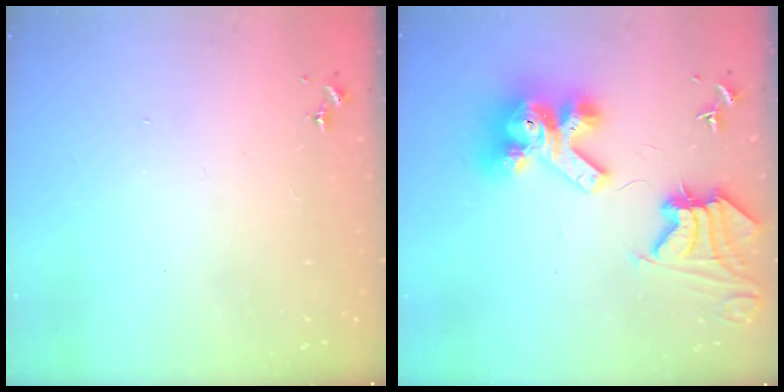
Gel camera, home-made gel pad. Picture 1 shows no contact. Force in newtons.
{"total": 16.2, "press": 16.1, "slide": 2.1}